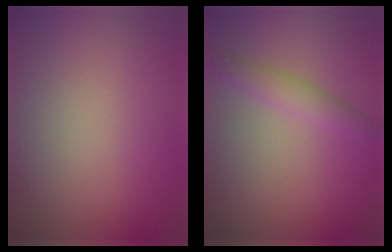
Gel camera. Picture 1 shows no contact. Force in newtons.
{"total": 2.1, "press": 2.1, "slide": 0.1}